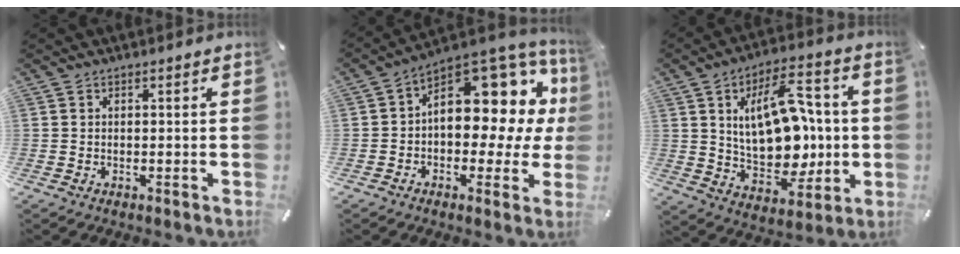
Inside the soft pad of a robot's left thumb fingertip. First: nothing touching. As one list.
[{"total": 13.9, "force": [5.0, 8.8, 9.5], "torque": [-0.111, -0.062, 0.084]}, {"total": 20.0, "force": [2.2, 12.5, 15.4], "torque": [-0.248, -0.002, 0.039]}]